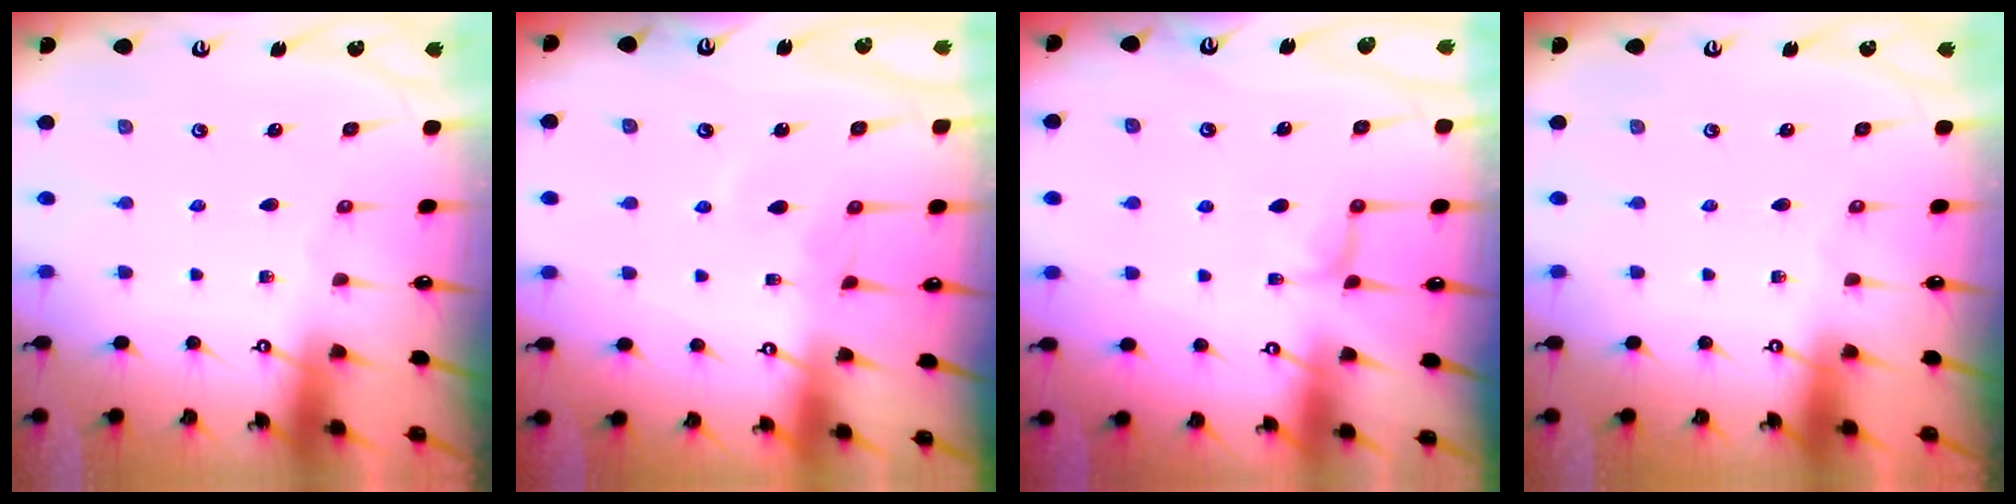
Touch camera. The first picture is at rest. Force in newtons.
{"total": 1.3, "press": 1.3, "slide": 0.3}
{"total": 1.9, "press": 1.7, "slide": 0.8}
{"total": 0.0}